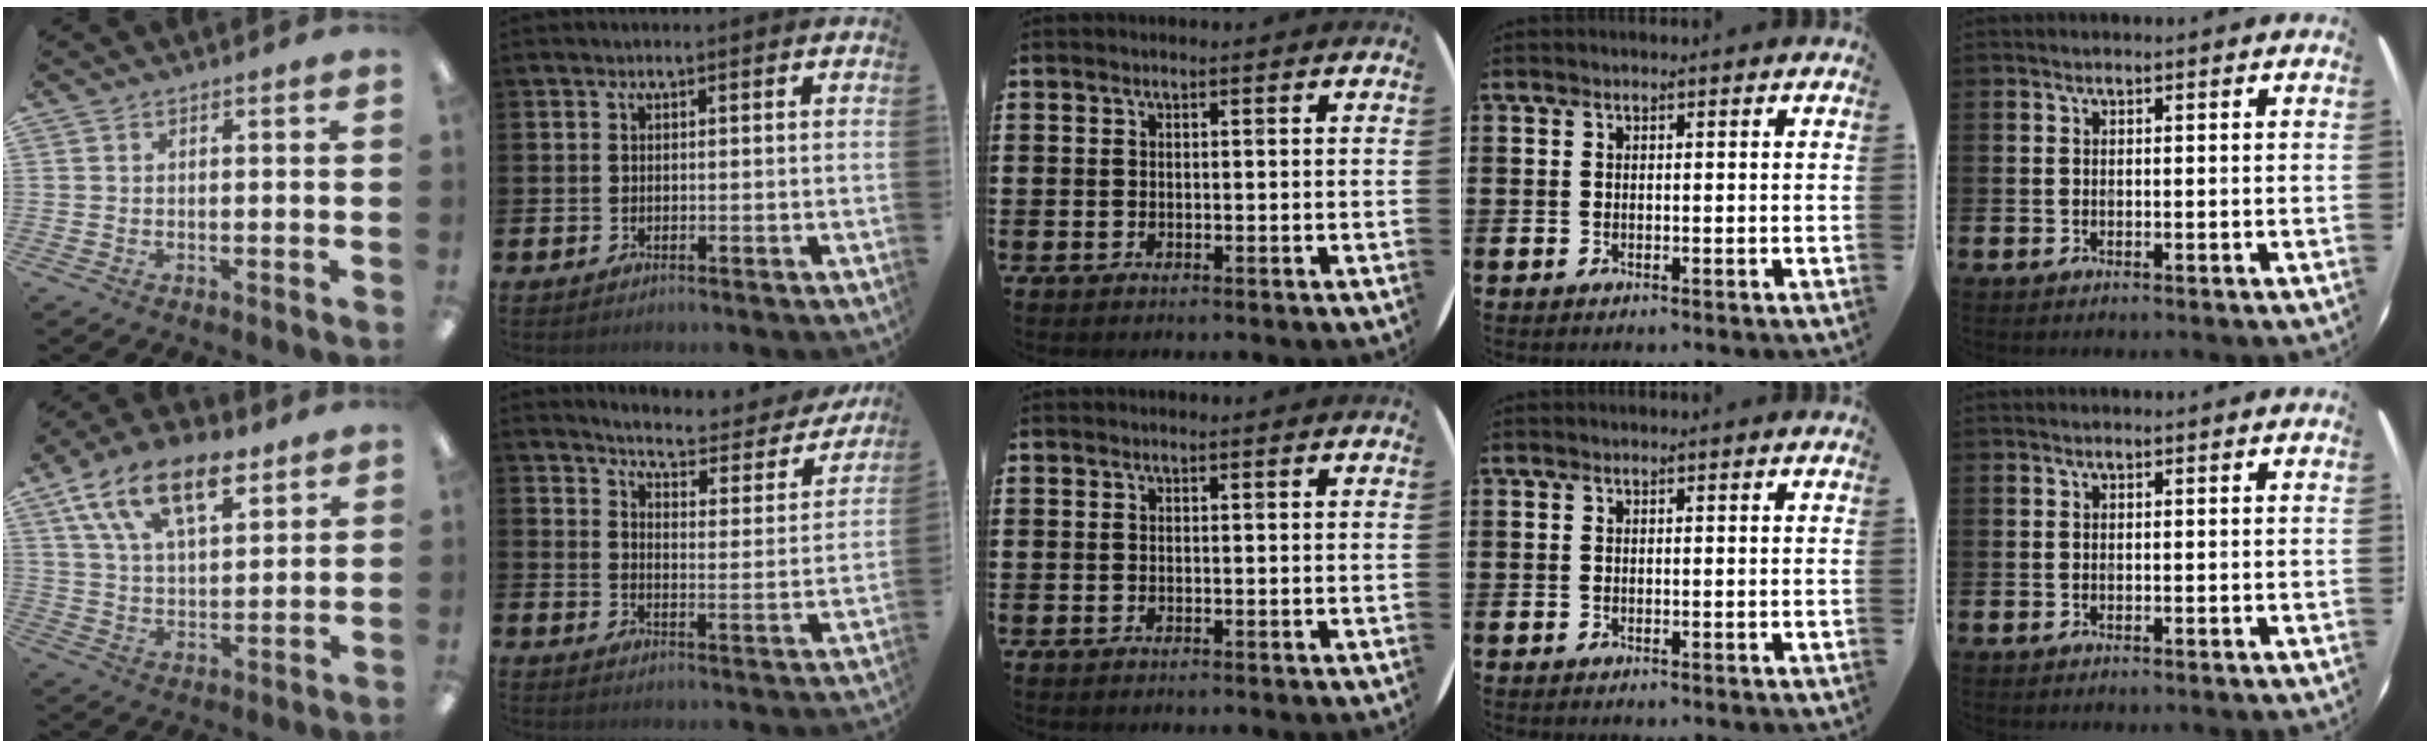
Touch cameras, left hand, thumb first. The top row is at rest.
{"thumb": {"total": 16.9, "force": [10.1, 8.4, 10.7], "torque": [-0.183, -0.032, 0.177]}, "index": {"total": 4.7, "force": [4.5, 0.7, 1.0], "torque": [-0.043, -0.040, 0.070]}}